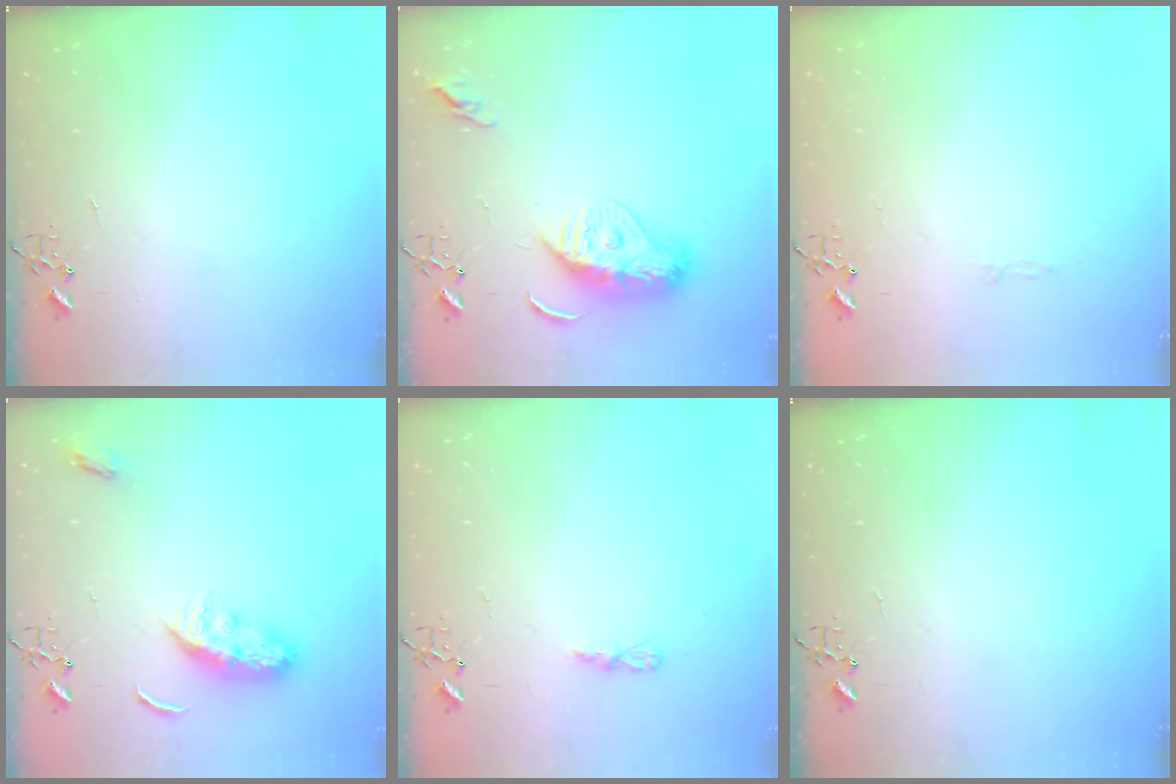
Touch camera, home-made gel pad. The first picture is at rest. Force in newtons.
{"total": 11.6, "press": 11.6, "slide": 0.9}
{"total": 2.8, "press": 2.8, "slide": 0.4}
{"total": 9.5, "press": 9.5, "slide": 0.2}
{"total": 3.5, "press": 3.5, "slide": 0.4}
{"total": 0.0}